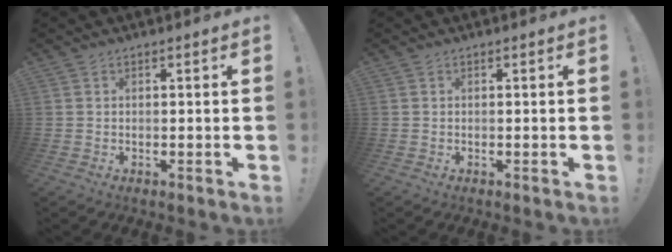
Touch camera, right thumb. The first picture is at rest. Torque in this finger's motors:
{"motor_torque": [-0.14, -0.03, -0.25, 0.38, 0.11]}